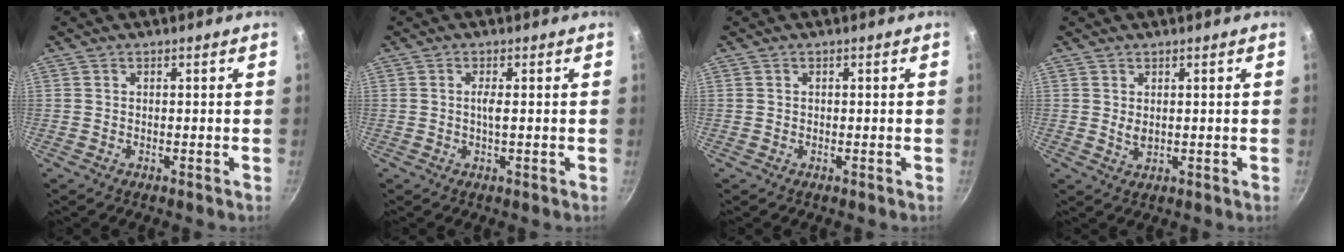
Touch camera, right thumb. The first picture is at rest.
{"total": 1.9, "force": [0.1, 0.1, 1.9], "torque": [-0.041, -0.002, 0.001]}
{"total": 0.0}
{"total": 1.8, "force": [0.6, 1.0, 1.4], "torque": [-0.022, -0.009, 0.012]}